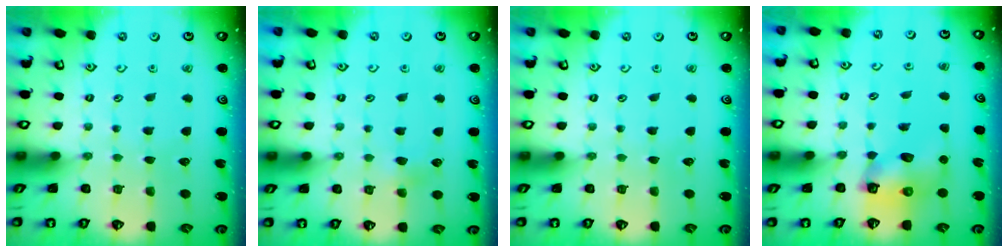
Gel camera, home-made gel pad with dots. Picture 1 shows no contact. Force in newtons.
{"total": 2.6, "press": 2.6, "slide": 0.5}
{"total": 0.0}
{"total": 7.3, "press": 7.3, "slide": 1.0}